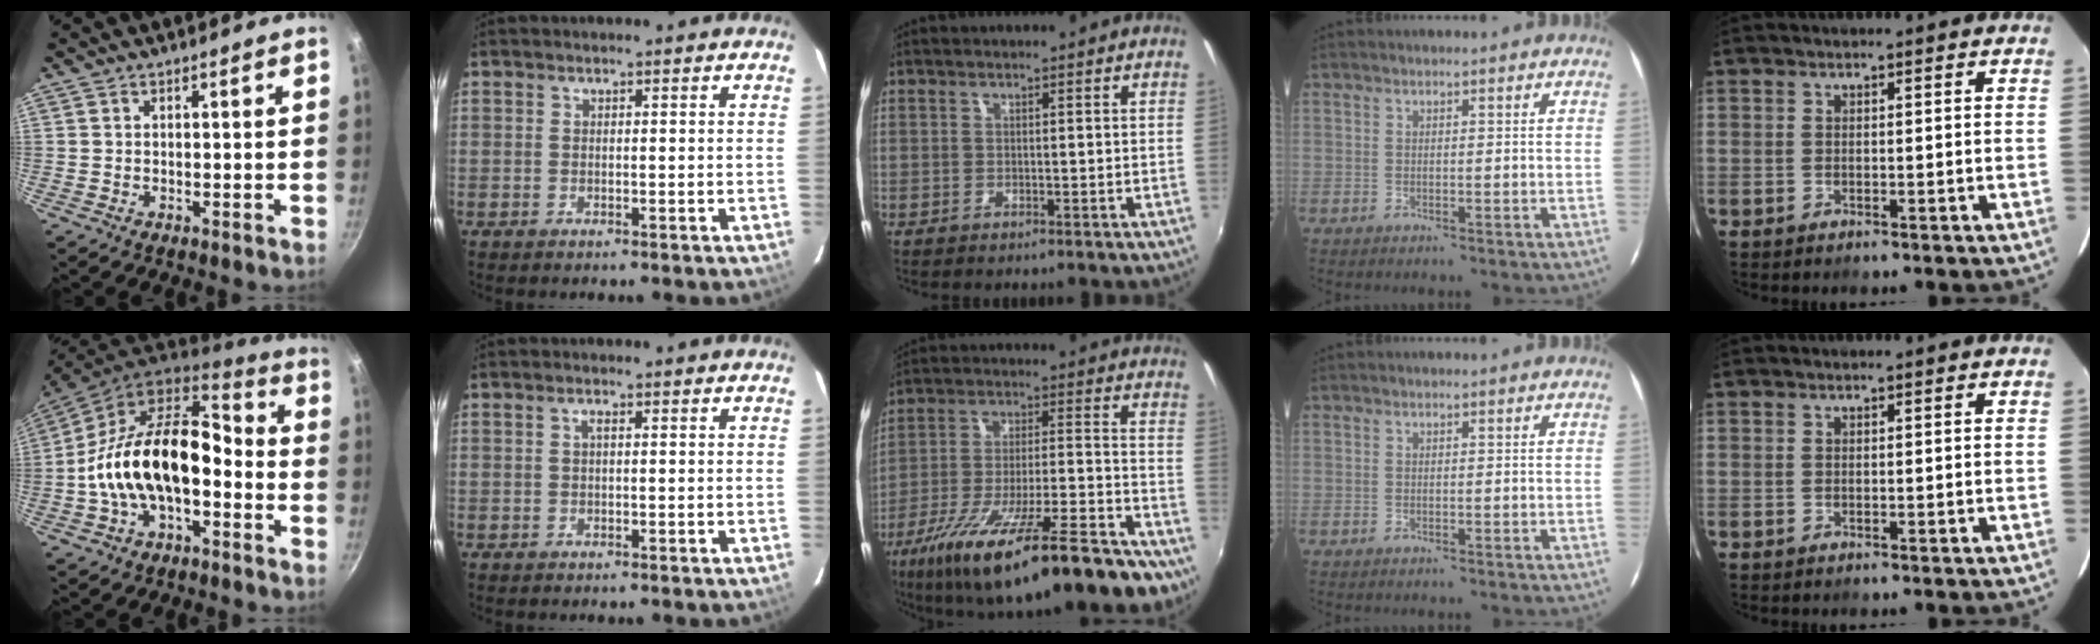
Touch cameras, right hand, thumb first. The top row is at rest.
{"thumb": {"total": 20.2, "force": [-3.8, 11.6, 16.1], "torque": [-0.261, 0.057, -0.081]}, "index": {"total": 0.9, "force": [0.1, 0.2, 0.8], "torque": [-0.015, 0.005, -0.001]}, "middle": {"total": 27.8, "force": [-19.2, 6.1, 19.2], "torque": [-0.320, -0.065, -0.286]}}